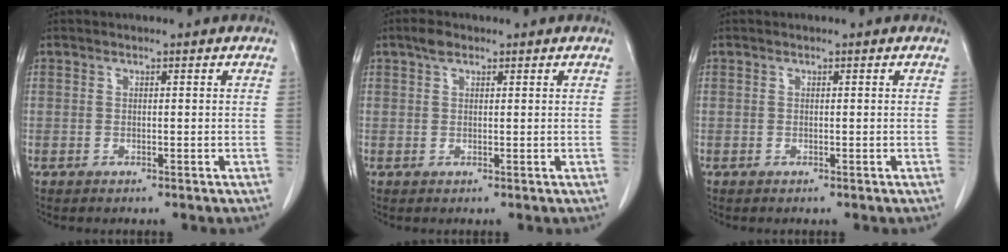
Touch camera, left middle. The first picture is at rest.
{"total": 1.7, "force": [1.2, 0.8, 1.0], "torque": [-0.021, 0.007, 0.020]}
{"total": 0.0}